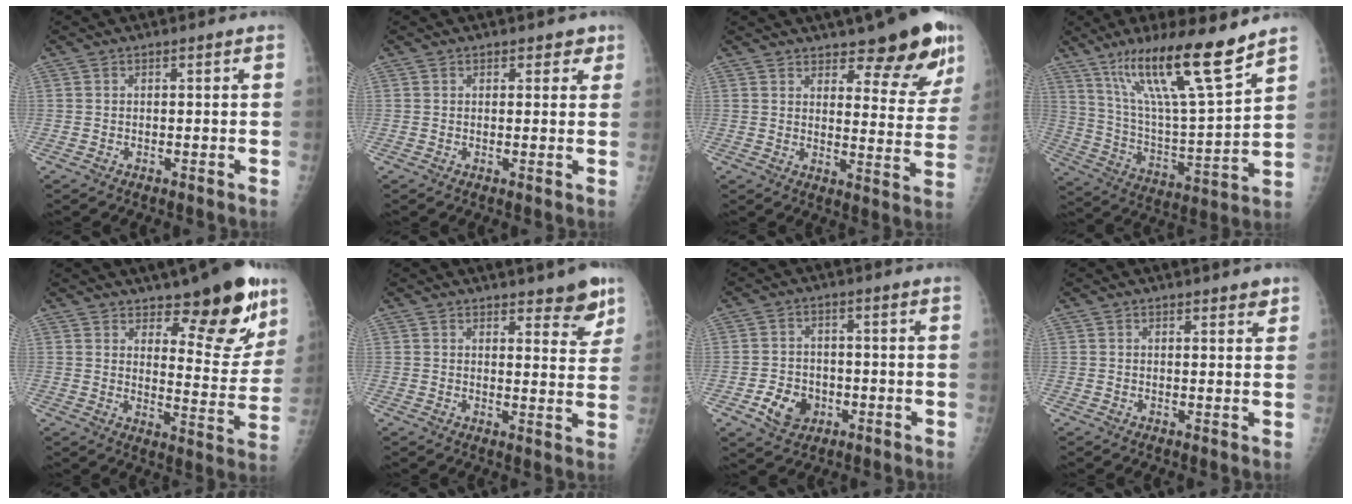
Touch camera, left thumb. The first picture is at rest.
{"total": 2.4, "force": [1.5, 1.6, 1.0], "torque": [0.014, -0.005, 0.013]}
{"total": 14.0, "force": [9.4, 4.7, 9.3], "torque": [-0.070, -0.062, 0.126]}
{"total": 20.0, "force": [13.6, 2.4, 14.5], "torque": [-0.233, -0.065, 0.244]}
{"total": 15.1, "force": [10.0, 5.5, 9.8], "torque": [-0.072, -0.073, 0.146]}
{"total": 6.7, "force": [4.8, 2.2, 4.2], "torque": [-0.026, -0.031, 0.061]}
{"total": 6.7, "force": [-2.5, 5.3, 3.2], "torque": [-0.037, 0.013, -0.038]}
{"total": 2.2, "force": [1.6, 0.8, 1.3], "torque": [-0.006, -0.008, 0.018]}